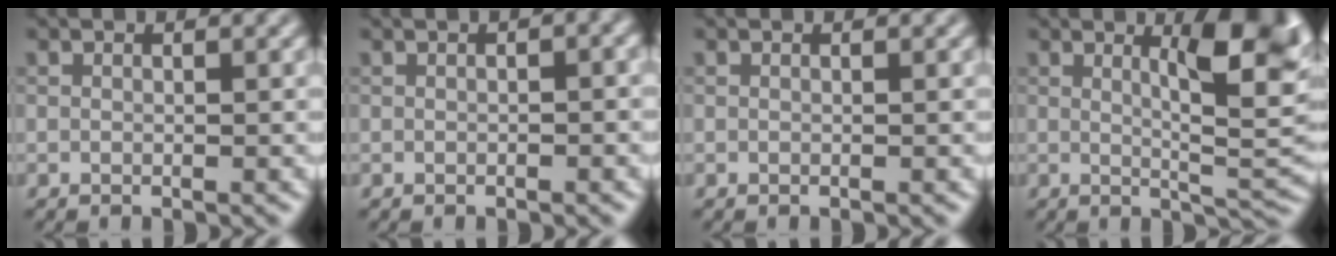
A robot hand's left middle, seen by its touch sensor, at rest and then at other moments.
{"total": 1.9, "force": [0.5, 0.5, 1.7], "torque": [-0.022, 0.006, 0.004]}
{"total": 0.0}
{"total": 7.5, "force": [2.1, 1.9, 7.0], "torque": [-0.085, 0.000, 0.035]}